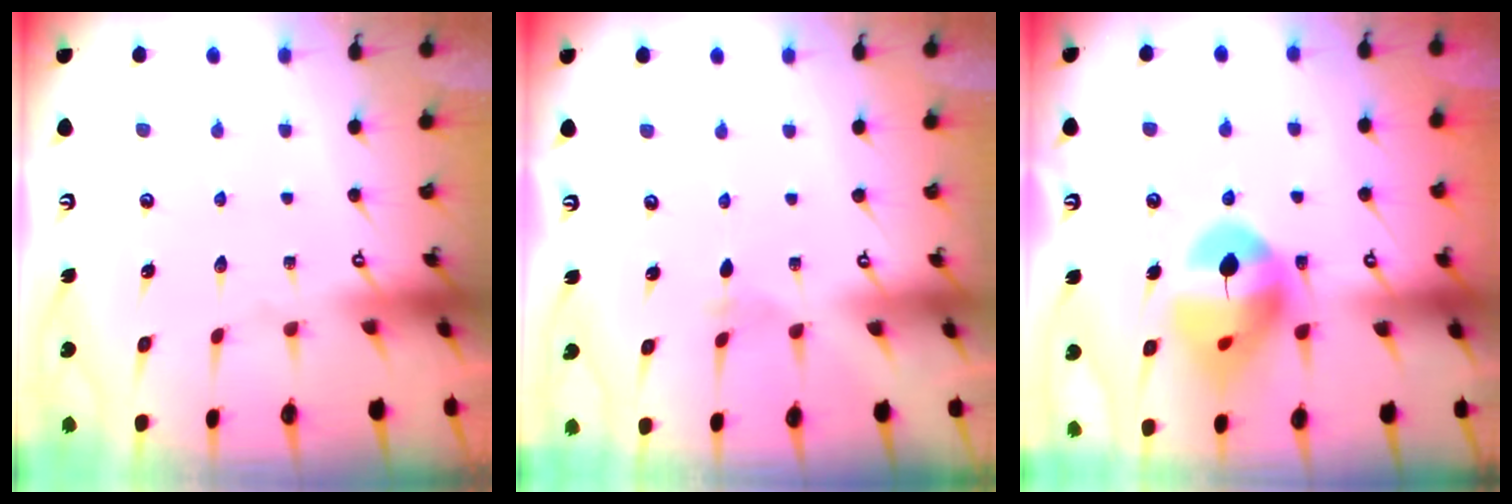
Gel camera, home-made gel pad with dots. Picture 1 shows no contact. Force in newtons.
{"total": 1.6, "press": 1.6, "slide": 0.4}
{"total": 13.6, "press": 13.5, "slide": 1.6}